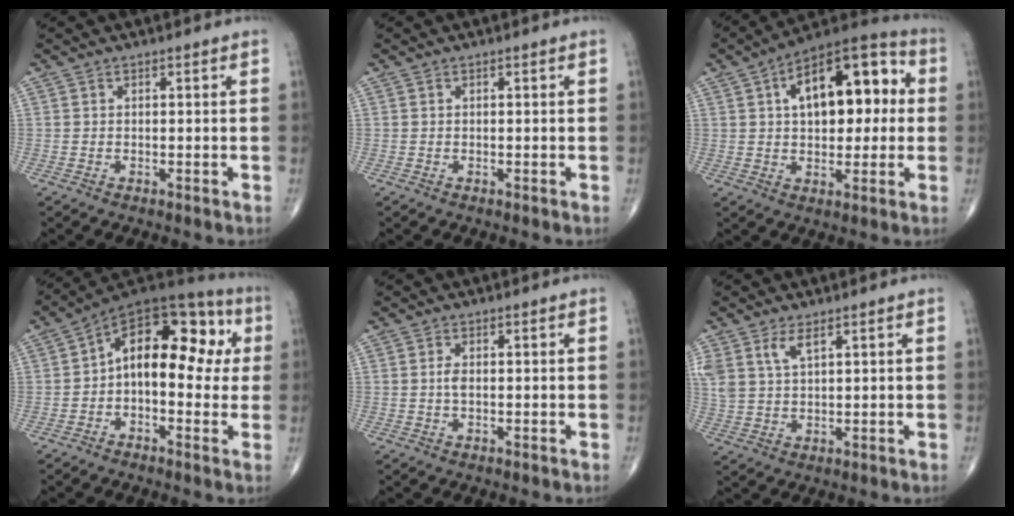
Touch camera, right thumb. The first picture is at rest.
{"total": 0.0}
{"total": 18.6, "force": [3.7, 9.9, 15.3], "torque": [-0.194, 0.031, 0.047]}
{"total": 18.0, "force": [1.7, 10.1, 14.9], "torque": [-0.177, 0.047, 0.014]}
{"total": 1.5, "force": [0.0, 0.7, 1.3], "torque": [-0.027, 0.000, 0.000]}
{"total": 6.2, "force": [3.4, 3.0, 4.3], "torque": [-0.096, -0.007, 0.074]}